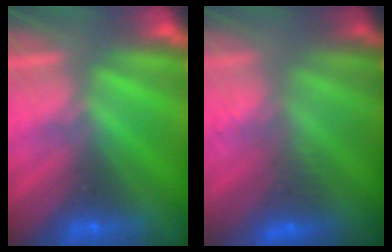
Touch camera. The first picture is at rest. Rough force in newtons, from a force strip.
{"total": 2.7}